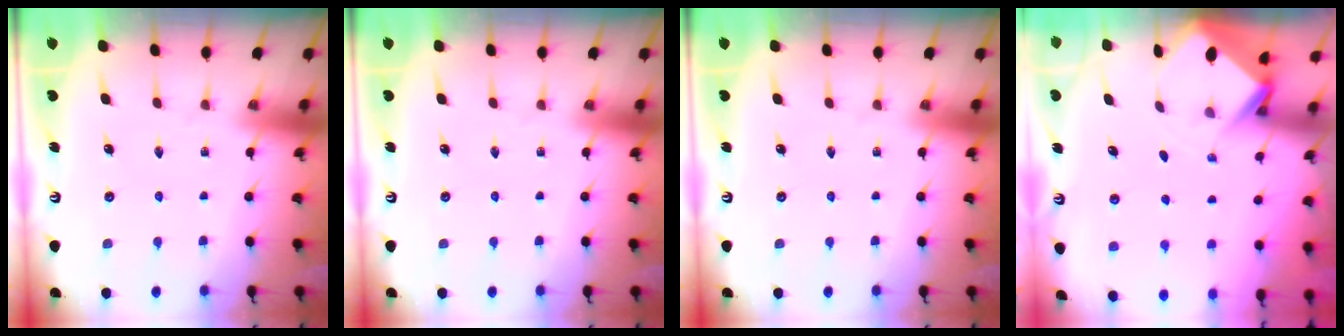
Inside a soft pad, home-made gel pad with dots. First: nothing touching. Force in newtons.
{"total": 0.0}
{"total": 0.0}
{"total": 2.9, "press": 2.9, "slide": 0.2}